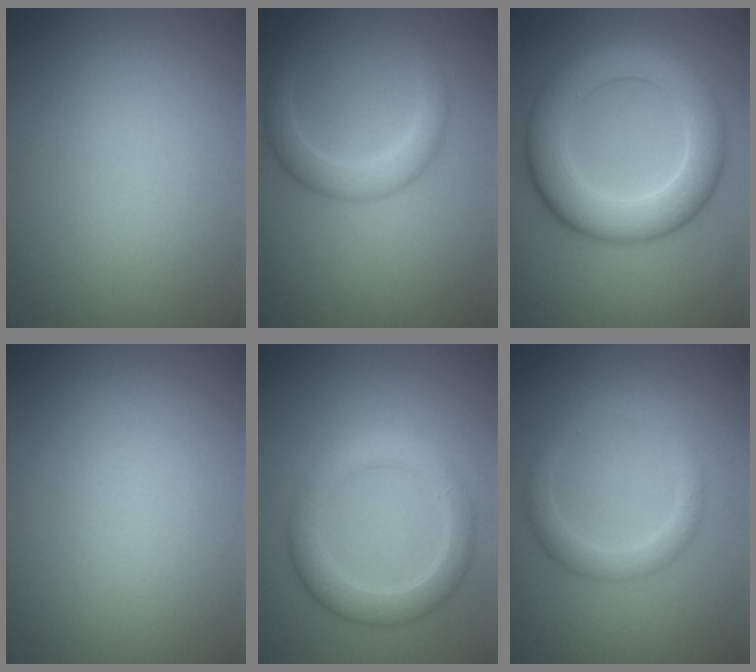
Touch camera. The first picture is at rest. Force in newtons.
{"total": 2.9, "press": 2.9, "slide": 0.1}
{"total": 7.8, "press": 7.8, "slide": 0.3}
{"total": 0.0}
{"total": 3.8, "press": 3.8, "slide": 0.2}
{"total": 2.3, "press": 2.3, "slide": 0.1}